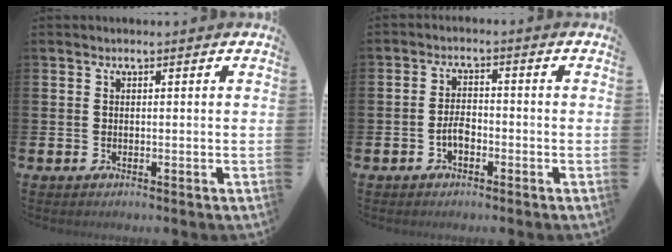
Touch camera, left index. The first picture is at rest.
{"total": 2.6, "force": [-1.0, 1.4, 1.9], "torque": [-0.032, 0.004, -0.022]}